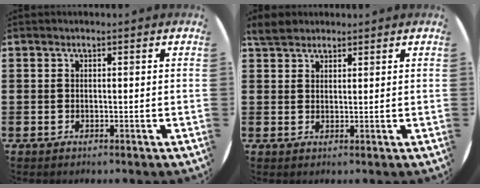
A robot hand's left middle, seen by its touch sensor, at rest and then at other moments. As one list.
[{"total": 2.9, "force": [2.6, 1.1, 0.6], "torque": [-0.010, 0.003, 0.049]}]